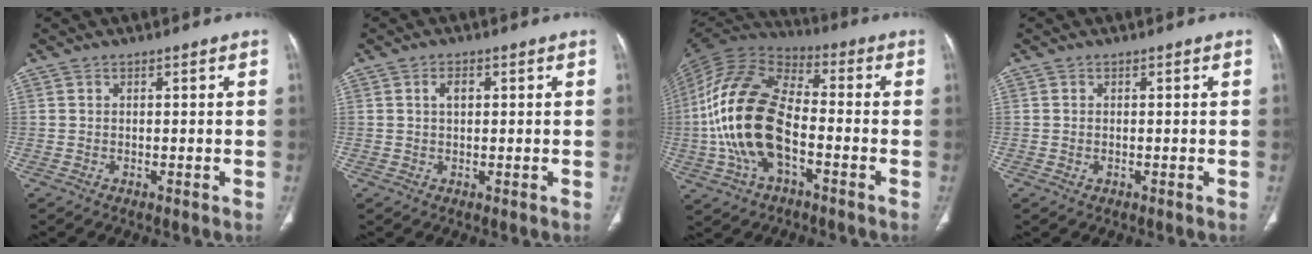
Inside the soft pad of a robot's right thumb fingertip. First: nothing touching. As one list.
[{"total": 2.4, "force": [0.7, 1.3, 1.9], "torque": [-0.033, 0.004, 0.013]}, {"total": 19.8, "force": [-3.7, 10.4, 16.5], "torque": [-0.333, 0.029, -0.072]}, {"total": 0.6, "force": [-0.1, 0.4, 0.4], "torque": [-0.012, 0.003, 0.001]}]